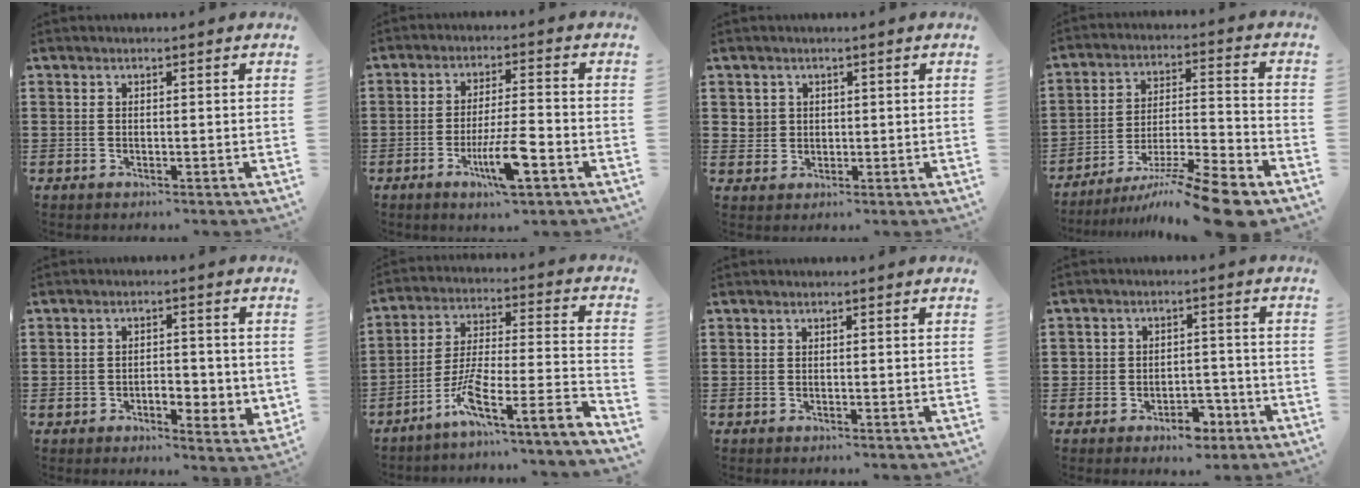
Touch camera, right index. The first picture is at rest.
{"total": 8.0, "force": [-3.4, 1.2, 7.1], "torque": [-0.146, -0.015, -0.063]}
{"total": 2.4, "force": [0.8, 2.3, 0.3], "torque": [-0.018, 0.010, 0.014]}
{"total": 10.9, "force": [-9.1, 0.2, 6.1], "torque": [-0.087, 0.023, -0.173]}
{"total": 4.6, "force": [-1.2, 3.0, 3.2], "torque": [-0.054, 0.006, -0.025]}
{"total": 8.4, "force": [-5.8, 0.4, 6.0], "torque": [-0.100, -0.012, -0.117]}
{"total": 0.0}
{"total": 4.3, "force": [-2.6, 2.7, 2.1], "torque": [-0.039, 0.010, -0.049]}